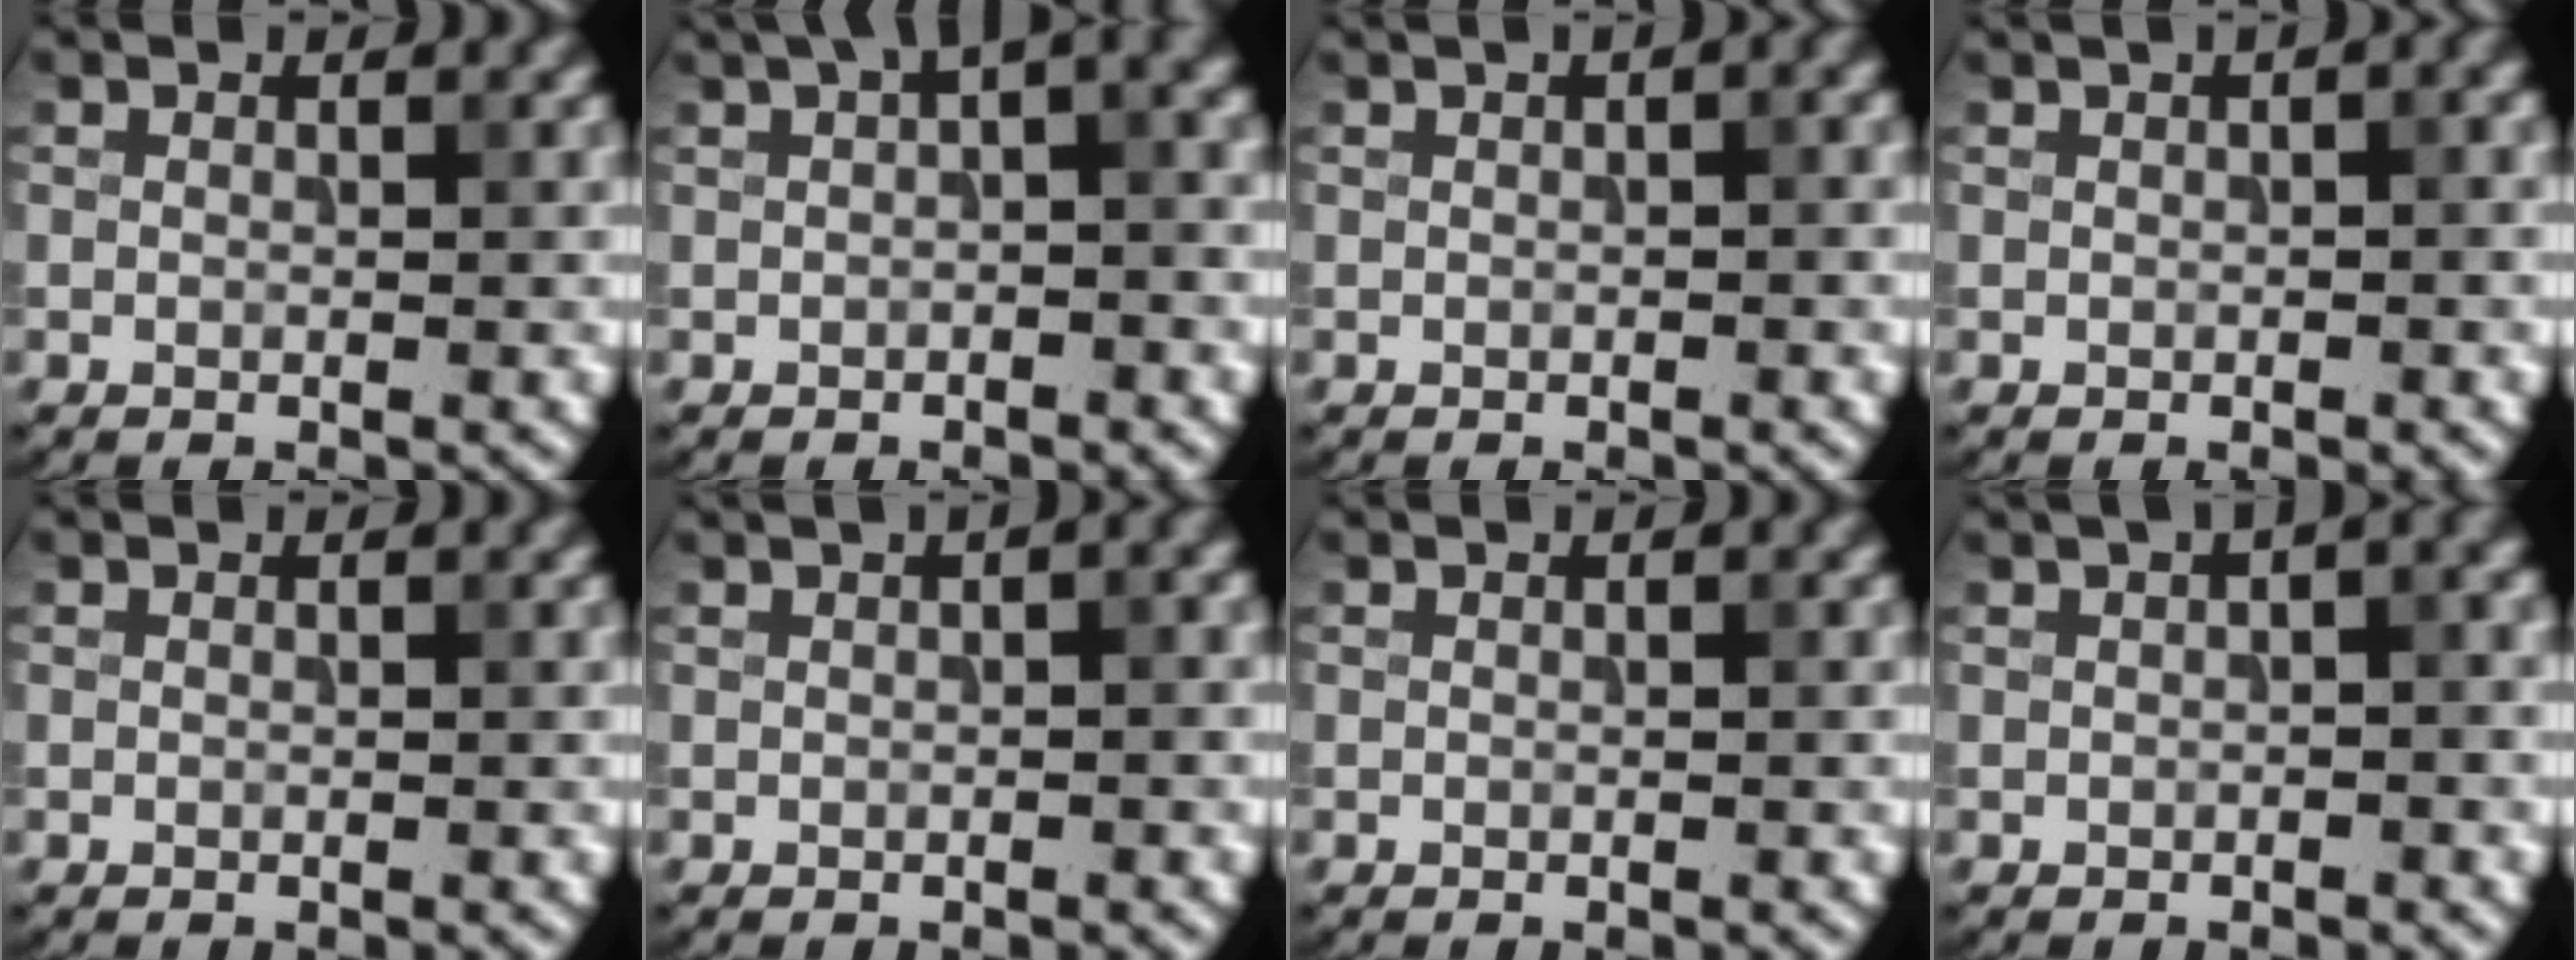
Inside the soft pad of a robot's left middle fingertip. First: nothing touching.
{"total": 5.3, "force": [2.2, 1.7, 4.5], "torque": [-0.048, 0.021, 0.027]}
{"total": 2.5, "force": [1.0, 0.6, 2.1], "torque": [-0.028, 0.006, 0.011]}
{"total": 2.8, "force": [1.3, 0.8, 2.4], "torque": [-0.030, 0.008, 0.015]}
{"total": 0.0}
{"total": 3.3, "force": [1.5, 0.9, 2.8], "torque": [-0.035, 0.010, 0.017]}
{"total": 0.0}
{"total": 4.2, "force": [1.7, 1.2, 3.6], "torque": [-0.038, 0.013, 0.019]}